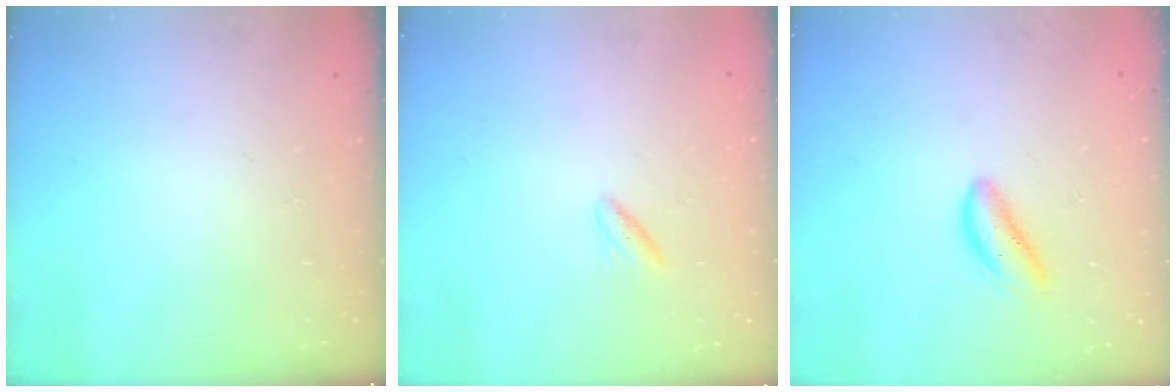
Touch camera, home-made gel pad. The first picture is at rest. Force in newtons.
{"total": 2.4, "press": 2.2, "slide": 1.0}
{"total": 3.0, "press": 3.0, "slide": 0.6}